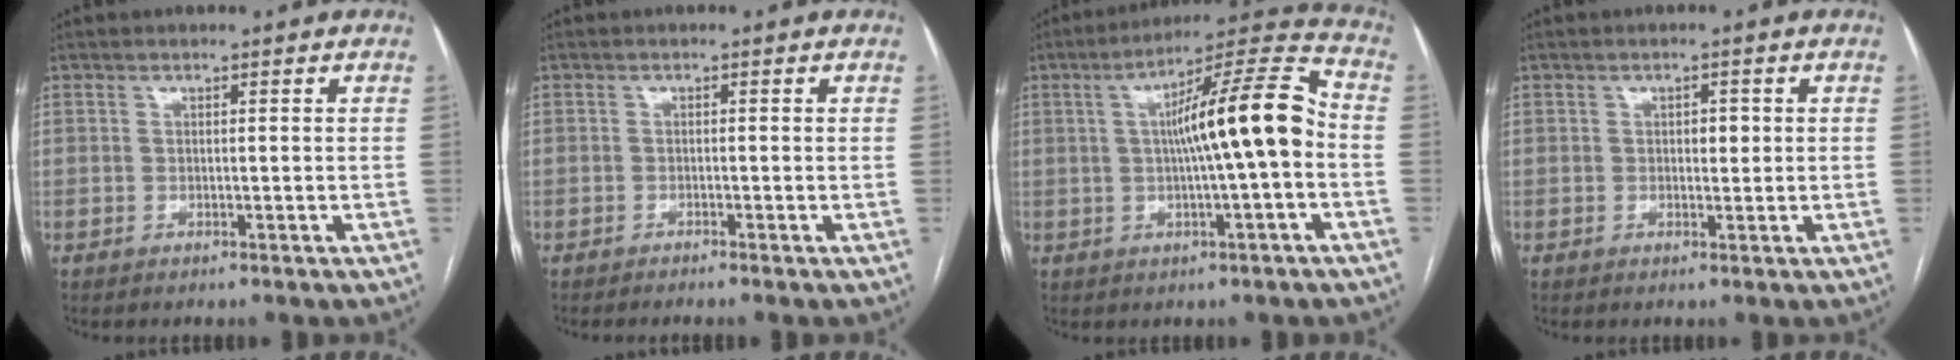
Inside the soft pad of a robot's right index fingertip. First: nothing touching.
{"total": 1.2, "force": [-1.0, -0.4, 0.5], "torque": [-0.008, 0.003, -0.018]}
{"total": 13.7, "force": [-0.2, 0.6, 13.7], "torque": [-0.212, 0.027, -0.008]}
{"total": 1.7, "force": [0.3, 1.0, 1.4], "torque": [-0.017, 0.002, 0.003]}